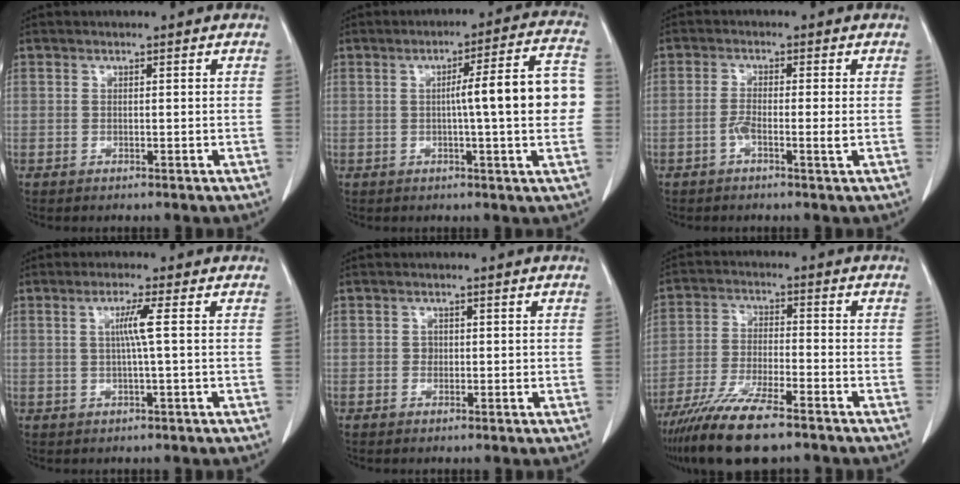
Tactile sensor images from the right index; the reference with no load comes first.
{"total": 12.2, "force": [-0.1, 0.4, 12.2], "torque": [-0.158, 0.024, -0.006]}
{"total": 2.9, "force": [-0.9, 0.2, 2.8], "torque": [-0.053, -0.001, -0.019]}
{"total": 3.4, "force": [0.4, -0.8, 3.3], "torque": [-0.064, 0.000, 0.007]}
{"total": 1.1, "force": [0.0, 1.0, 0.4], "torque": [-0.005, 0.003, 0.000]}
{"total": 12.2, "force": [-9.0, 2.0, 8.0], "torque": [-0.152, -0.030, -0.160]}